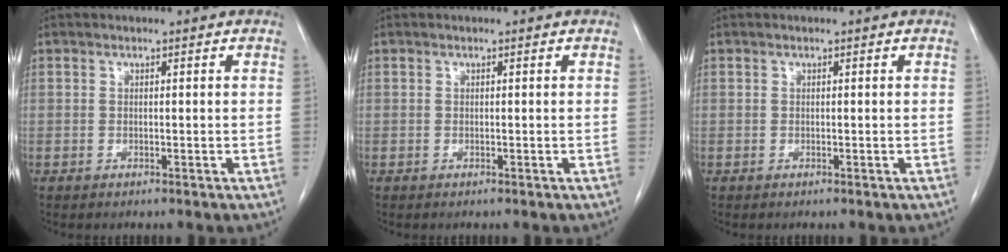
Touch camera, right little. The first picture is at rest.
{"total": 0.0}
{"total": 0.0}